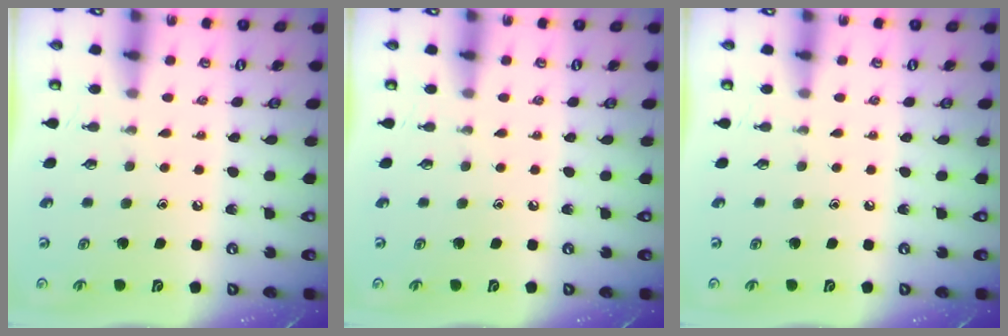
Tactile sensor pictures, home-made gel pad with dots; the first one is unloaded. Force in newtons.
{"total": 0.0}
{"total": 0.0}